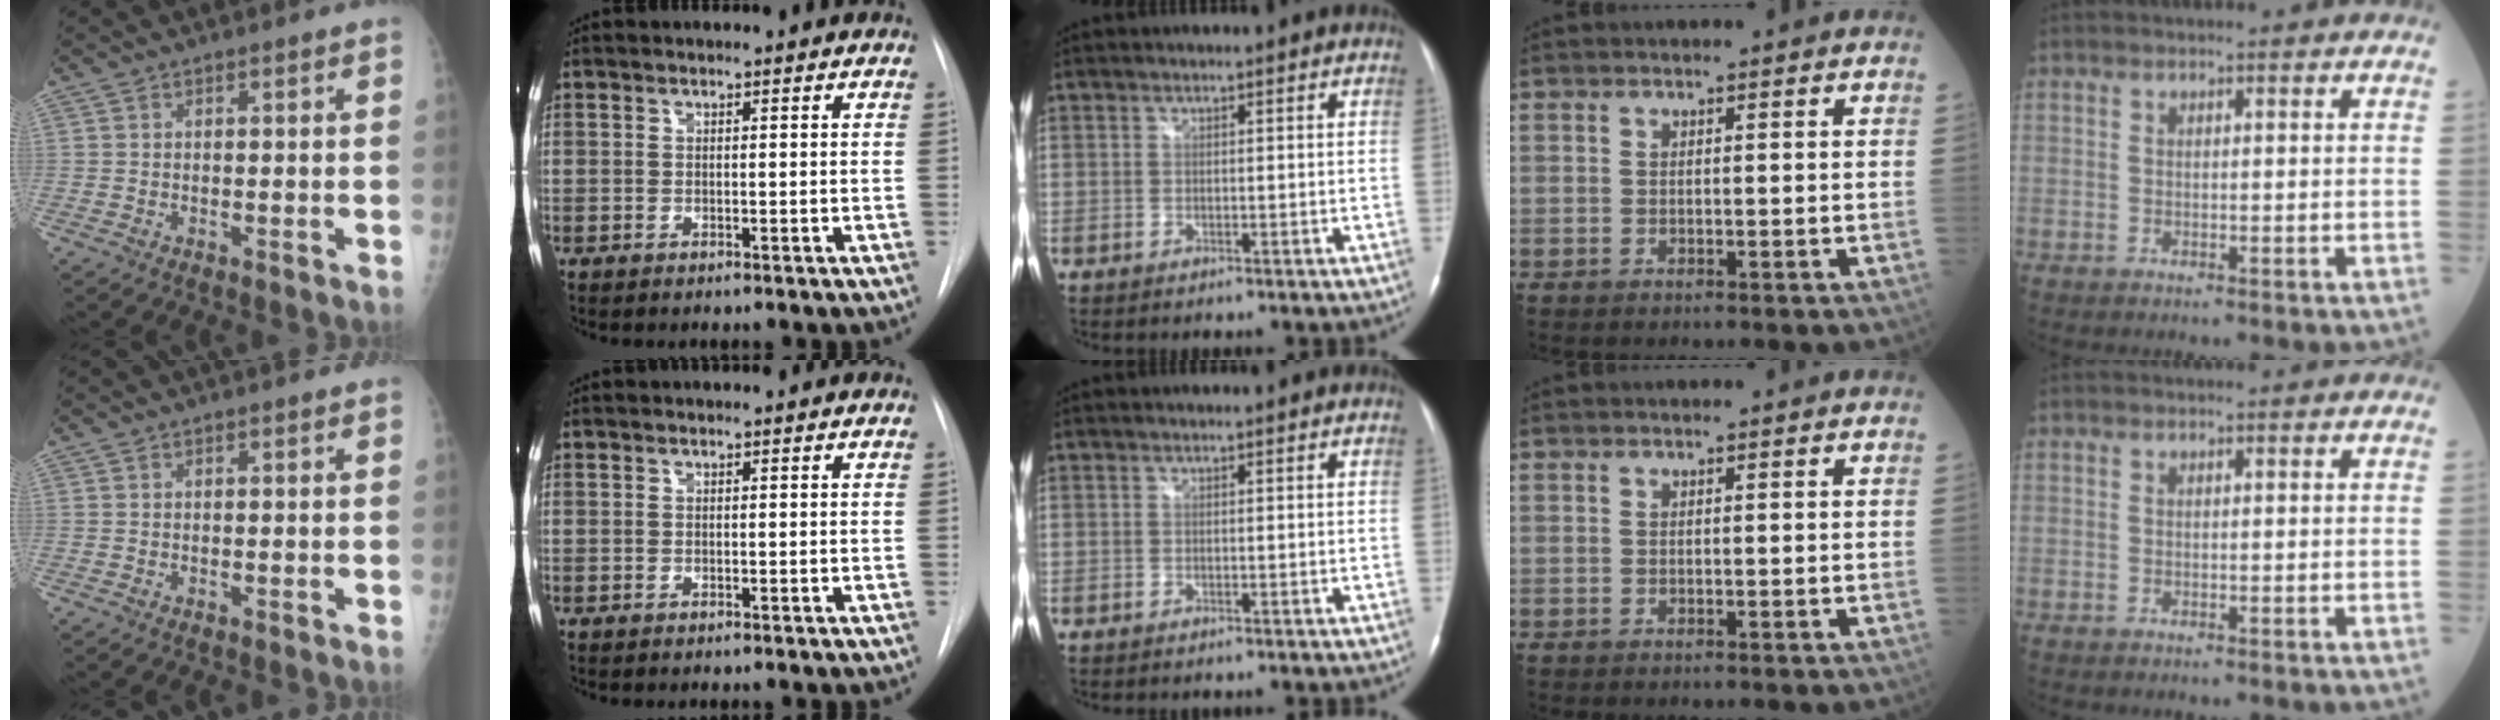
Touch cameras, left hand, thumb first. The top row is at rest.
{}